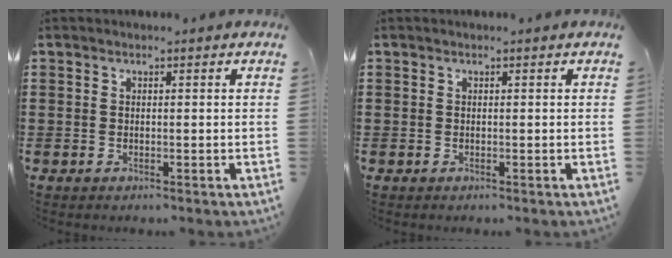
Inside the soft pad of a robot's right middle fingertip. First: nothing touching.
{"total": 0.0}